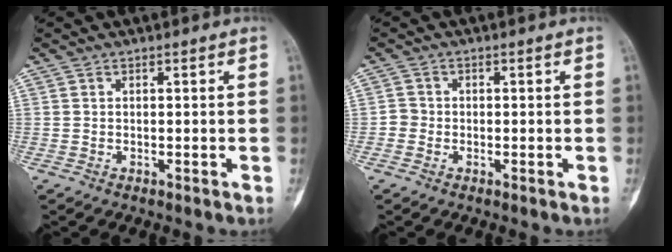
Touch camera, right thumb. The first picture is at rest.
{"total": 1.7, "force": [-0.6, 1.5, 0.3], "torque": [0.001, 0.007, -0.019]}